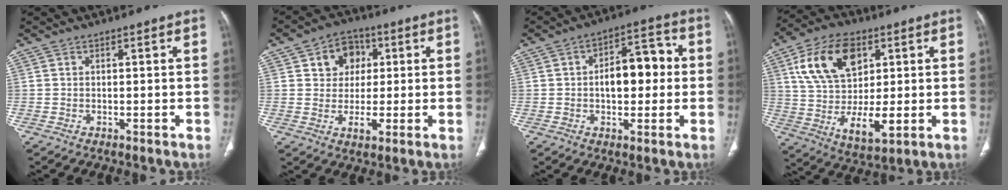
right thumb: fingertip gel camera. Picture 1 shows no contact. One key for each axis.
{"total": 9.0, "fx": 2.6, "fy": 7.4, "fz": 4.5, "tx": -0.024, "ty": -0.003, "tz": 0.038}
{"total": 10.6, "fx": 0.3, "fy": 5.9, "fz": 8.8, "tx": -0.104, "ty": 0.027, "tz": 0.002}
{"total": 18.4, "fx": 4.7, "fy": 11.0, "fz": 14.0, "tx": -0.230, "ty": -0.014, "tz": 0.090}